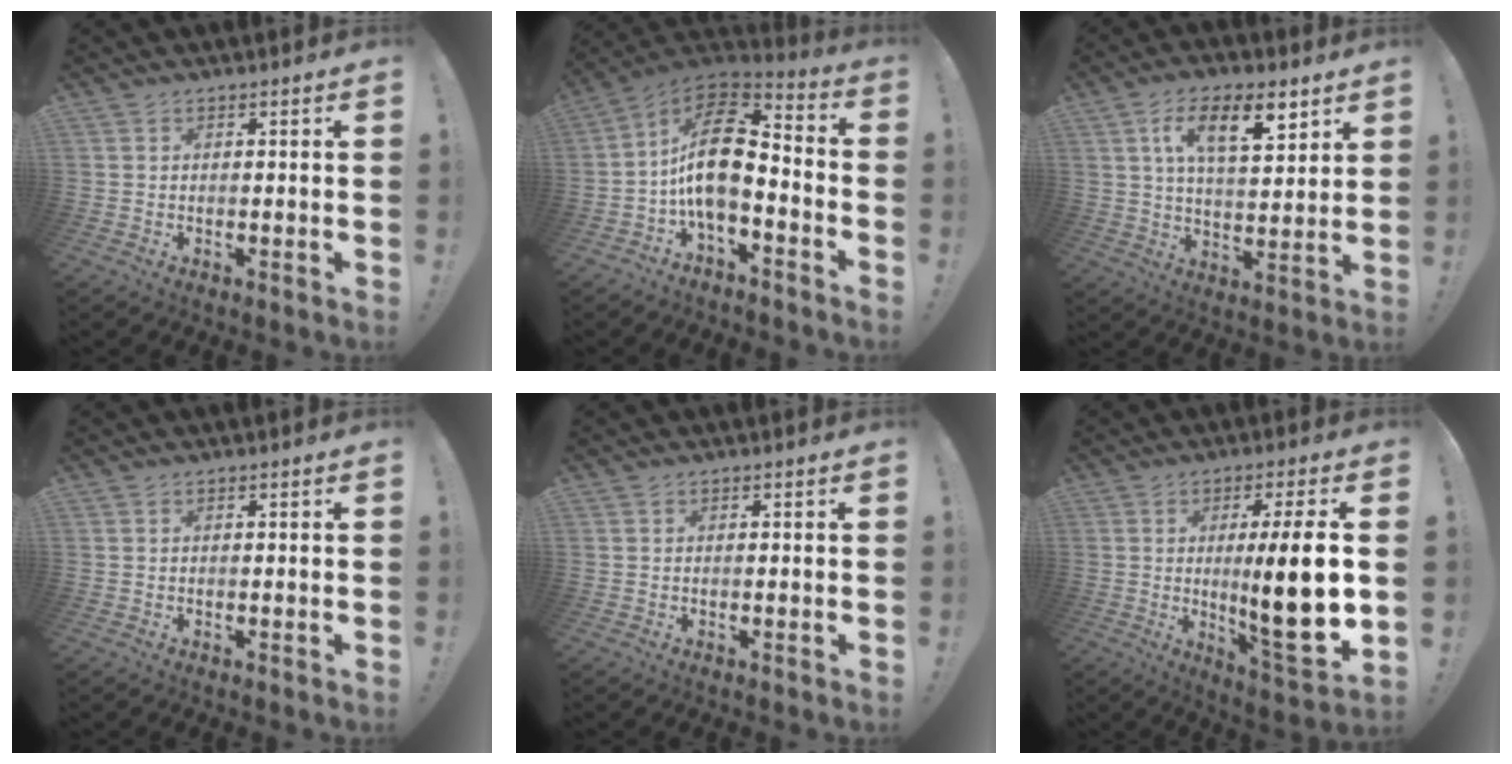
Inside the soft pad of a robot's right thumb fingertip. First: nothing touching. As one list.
[{"total": 16.3, "force": [-0.9, 8.6, 13.8], "torque": [-0.252, 0.017, -0.009]}, {"total": 13.7, "force": [6.6, 5.2, 10.8], "torque": [-0.169, -0.015, 0.108]}, {"total": 0.0}, {"total": 0.0}, {"total": 16.9, "force": [0.6, 2.1, 16.8], "torque": [-0.269, -0.024, 0.002]}]